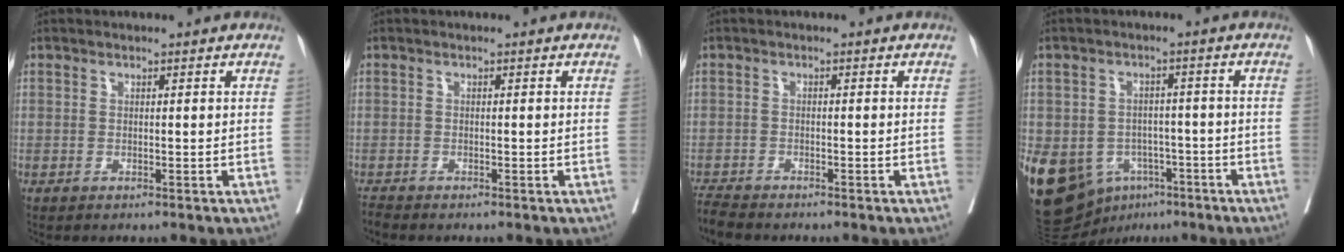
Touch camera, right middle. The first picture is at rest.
{"total": 0.9, "force": [-0.9, -0.1, 0.0], "torque": [-0.006, -0.005, -0.018]}
{"total": 3.1, "force": [-3.1, 0.1, 0.5], "torque": [-0.007, -0.014, -0.057]}
{"total": 18.0, "force": [-8.0, 13.6, 8.6], "torque": [-0.208, 0.008, -0.107]}